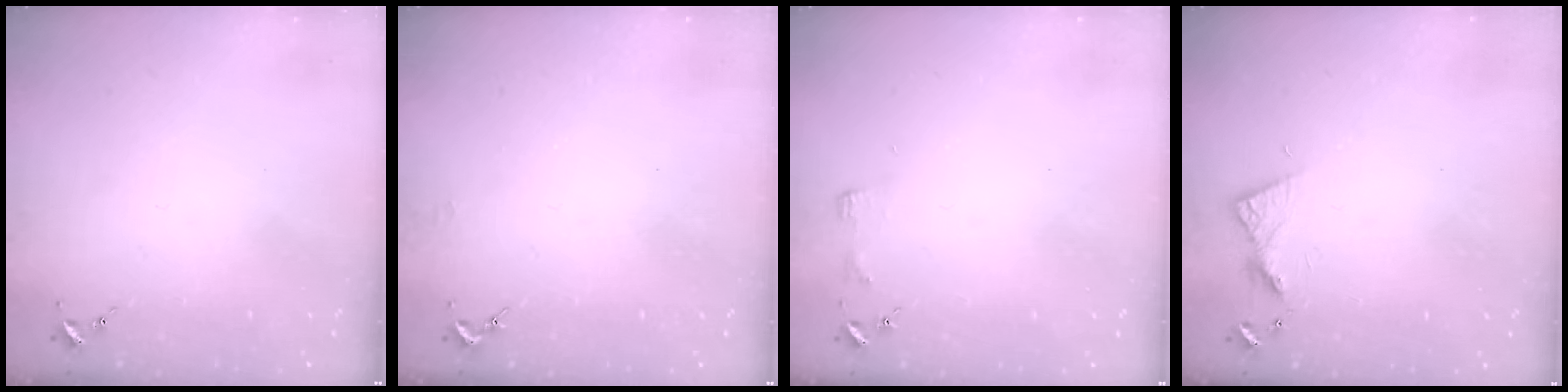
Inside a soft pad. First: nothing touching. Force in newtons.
{"total": 1.4, "press": 1.4, "slide": 0.1}
{"total": 3.4, "press": 3.3, "slide": 0.4}
{"total": 6.1, "press": 6.1, "slide": 0.6}